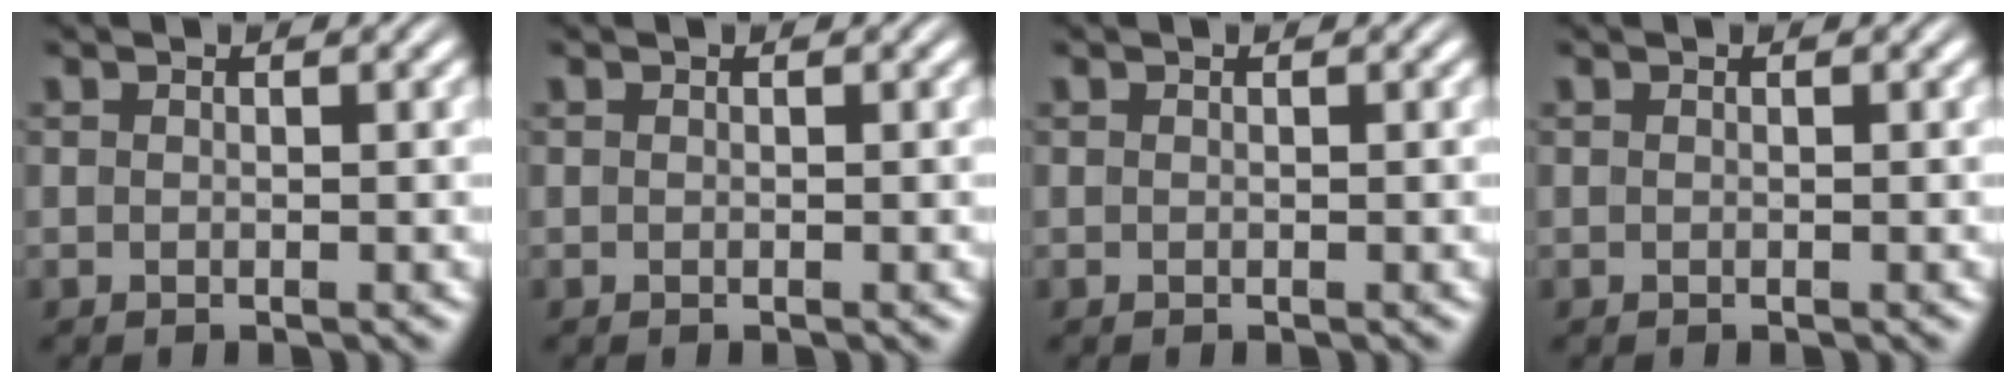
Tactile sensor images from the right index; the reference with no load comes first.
{"total": 0.0}
{"total": 0.0}
{"total": 0.0}